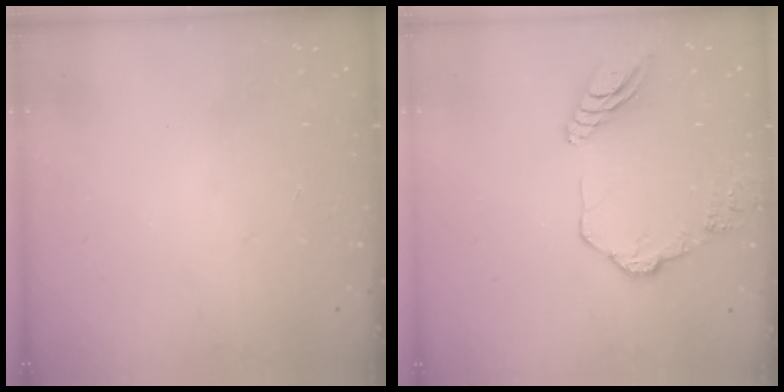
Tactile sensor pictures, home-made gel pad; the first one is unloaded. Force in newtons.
{"total": 12.2, "press": 12.2, "slide": 1.1}